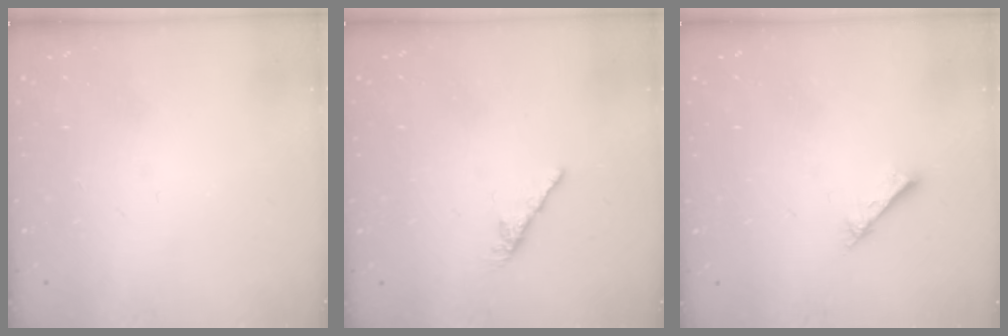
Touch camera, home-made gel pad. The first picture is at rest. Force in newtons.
{"total": 0.0}
{"total": 1.6, "press": 1.6, "slide": 0.2}